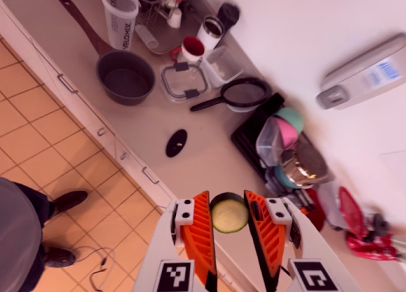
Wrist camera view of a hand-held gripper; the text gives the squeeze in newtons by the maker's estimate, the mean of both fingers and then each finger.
{"total": 7.6, "left": 7.4, "right": 7.9}